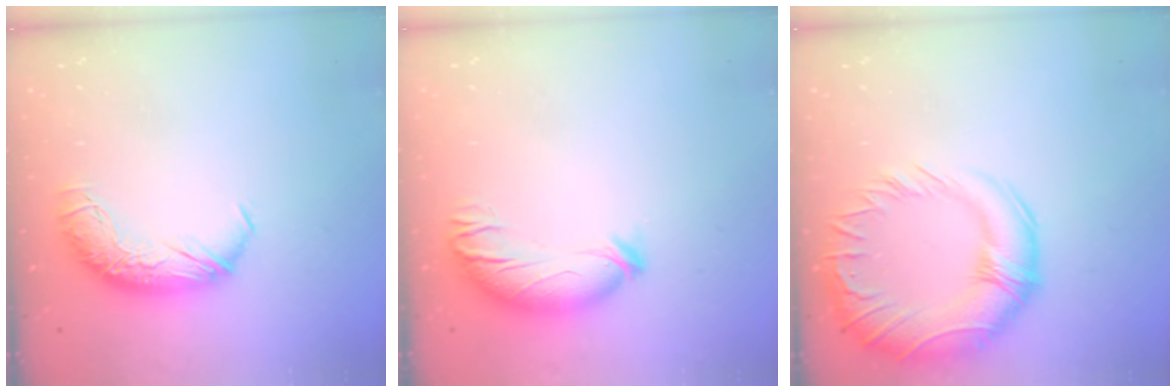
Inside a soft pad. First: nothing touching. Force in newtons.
{"total": 3.4, "press": 3.1, "slide": 1.3}
{"total": 10.3, "press": 9.2, "slide": 4.7}